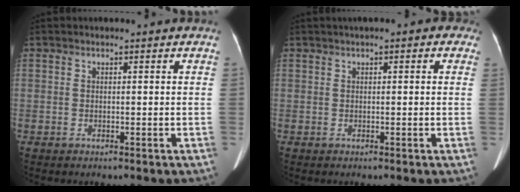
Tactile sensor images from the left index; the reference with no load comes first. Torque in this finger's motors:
{"motor_torque": [0.54, -0.61, 0.20, 0.08]}